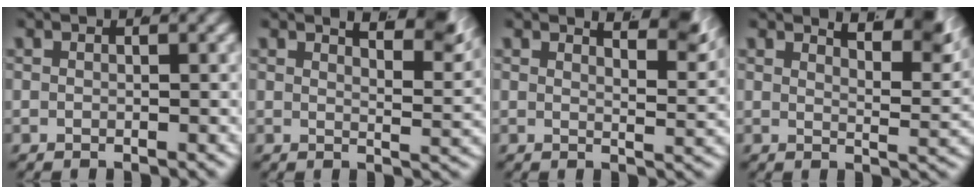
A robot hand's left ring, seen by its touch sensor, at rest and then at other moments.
{"total": 5.9, "force": [3.9, 1.2, 4.2], "torque": [-0.041, -0.007, 0.063]}
{"total": 5.2, "force": [3.7, 0.9, 3.6], "torque": [-0.037, -0.010, 0.059]}
{"total": 5.6, "force": [3.6, 0.9, 4.2], "torque": [-0.043, -0.011, 0.063]}